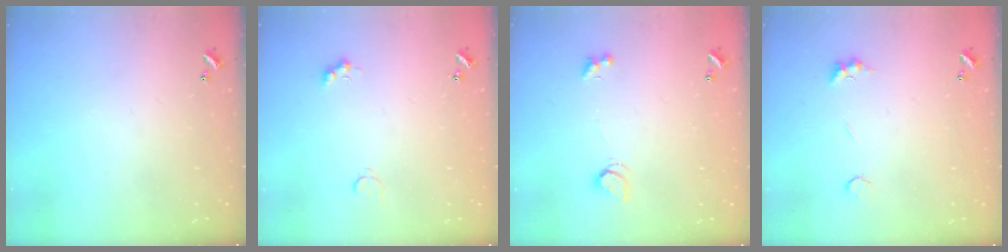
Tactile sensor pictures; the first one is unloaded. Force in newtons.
{"total": 2.2, "press": 2.1, "slide": 0.6}
{"total": 2.2, "press": 2.1, "slide": 0.6}
{"total": 2.2, "press": 2.1, "slide": 0.6}